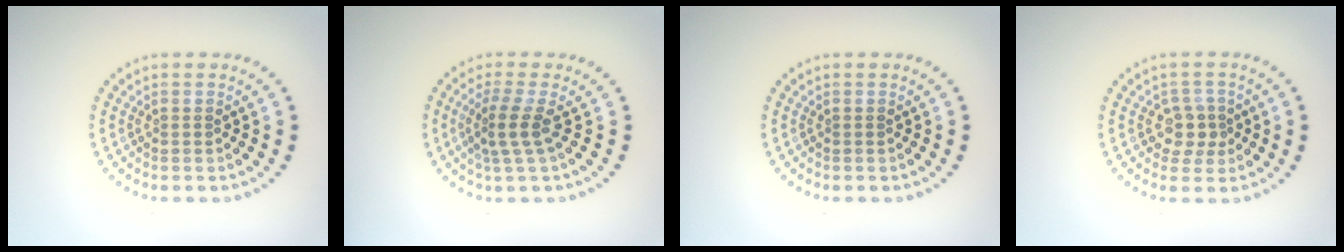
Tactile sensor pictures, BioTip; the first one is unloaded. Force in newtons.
{"total": 2.6, "press": 2.0, "slide": 1.8}
{"total": 0.0}
{"total": 2.5, "press": 2.2, "slide": 1.1}